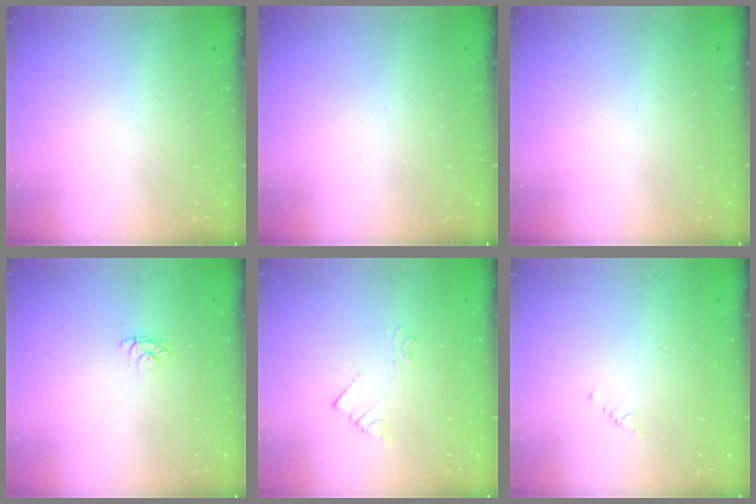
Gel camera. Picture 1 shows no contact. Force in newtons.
{"total": 0.0}
{"total": 0.0}
{"total": 3.6, "press": 3.6, "slide": 0.4}
{"total": 2.5, "press": 2.5, "slide": 0.2}
{"total": 0.7, "press": 0.6, "slide": 0.2}